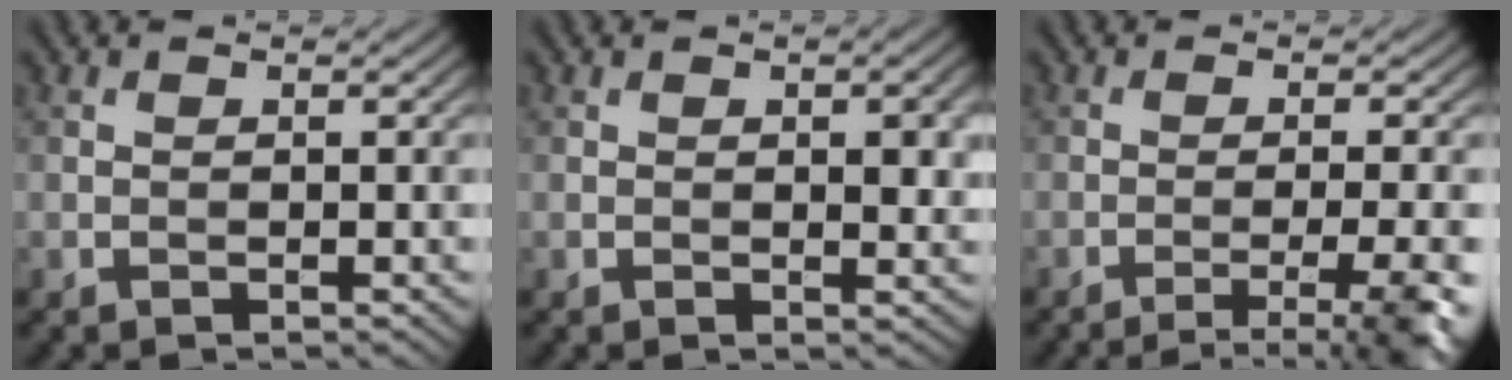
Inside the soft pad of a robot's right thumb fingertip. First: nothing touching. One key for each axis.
{"total": 3.4, "fx": 0.5, "fy": 1.5, "fz": 3.0, "tx": -0.043, "ty": -0.001, "tz": 0.010}
{"total": 7.6, "fx": -4.0, "fy": 1.5, "fz": 6.3, "tx": -0.079, "ty": 0.002, "tz": -0.055}